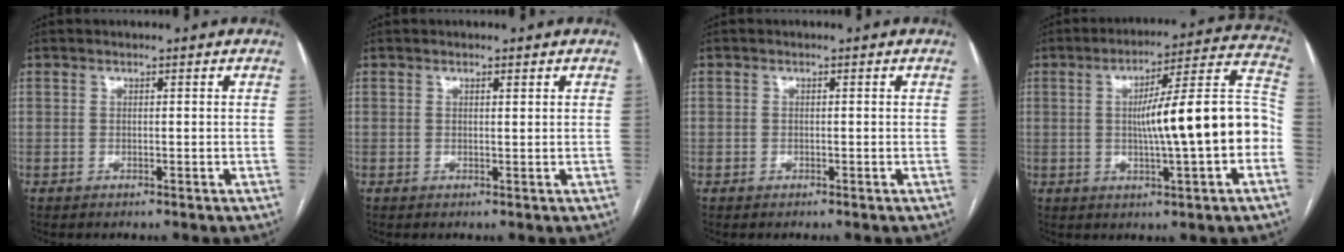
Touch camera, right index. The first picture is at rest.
{"total": 0.7, "force": [0.4, 0.1, 0.5], "torque": [-0.010, -0.001, 0.005]}
{"total": 2.2, "force": [-1.0, 1.9, 0.5], "torque": [-0.003, 0.008, -0.018]}
{"total": 16.3, "force": [-1.8, 1.2, 16.2], "torque": [-0.233, 0.032, -0.028]}